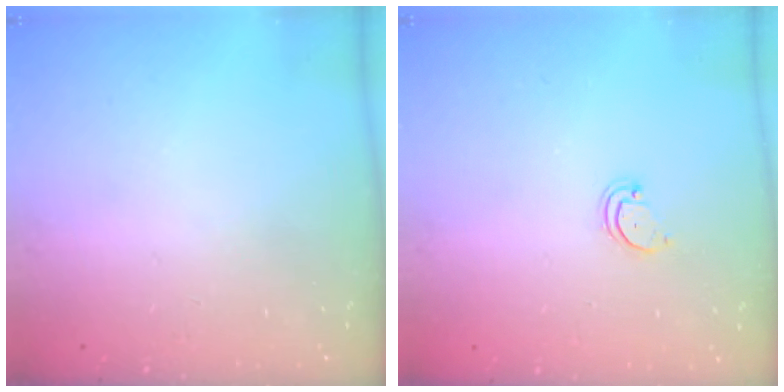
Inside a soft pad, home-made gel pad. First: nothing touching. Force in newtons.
{"total": 2.2, "press": 2.2, "slide": 0.2}